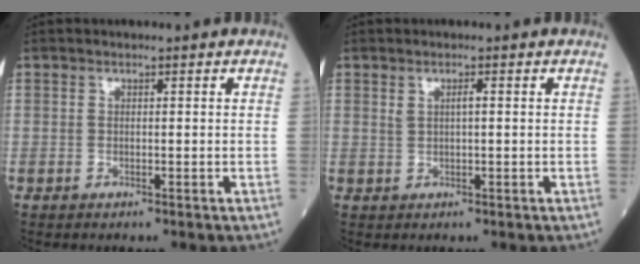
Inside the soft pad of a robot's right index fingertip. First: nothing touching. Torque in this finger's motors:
{"motor_torque": [-0.18, 0.15, -0.03, 0.02]}